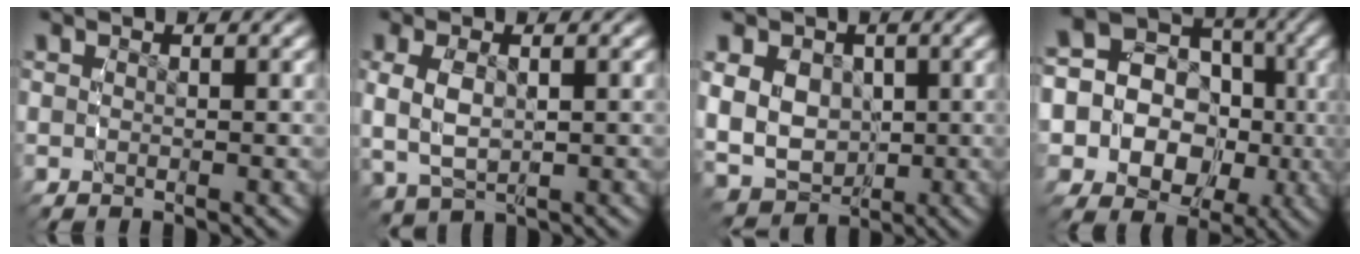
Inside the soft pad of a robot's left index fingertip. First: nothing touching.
{"total": 4.6, "force": [0.1, 3.3, 3.2], "torque": [-0.090, -0.015, 0.019]}
{"total": 9.8, "force": [-0.4, 8.5, 4.8], "torque": [-0.125, -0.050, 0.008]}
{"total": 17.3, "force": [-1.0, 15.5, 7.8], "torque": [-0.208, -0.056, -0.025]}